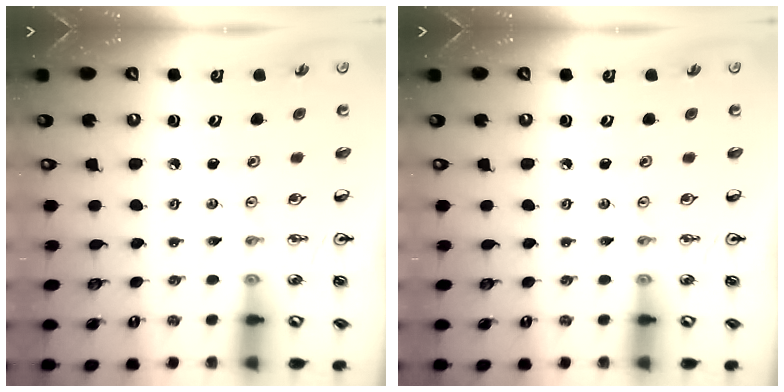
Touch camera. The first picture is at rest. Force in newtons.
{"total": 0.0}